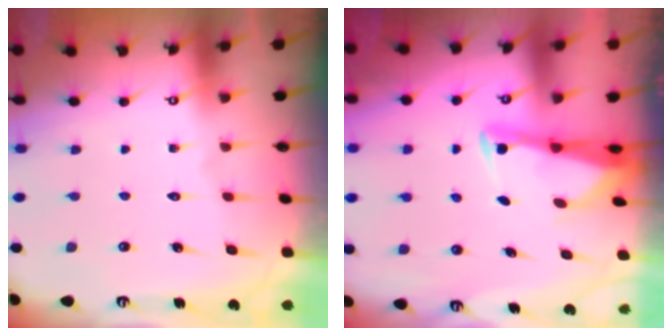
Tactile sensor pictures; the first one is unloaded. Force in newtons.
{"total": 2.5, "press": 2.5, "slide": 0.5}